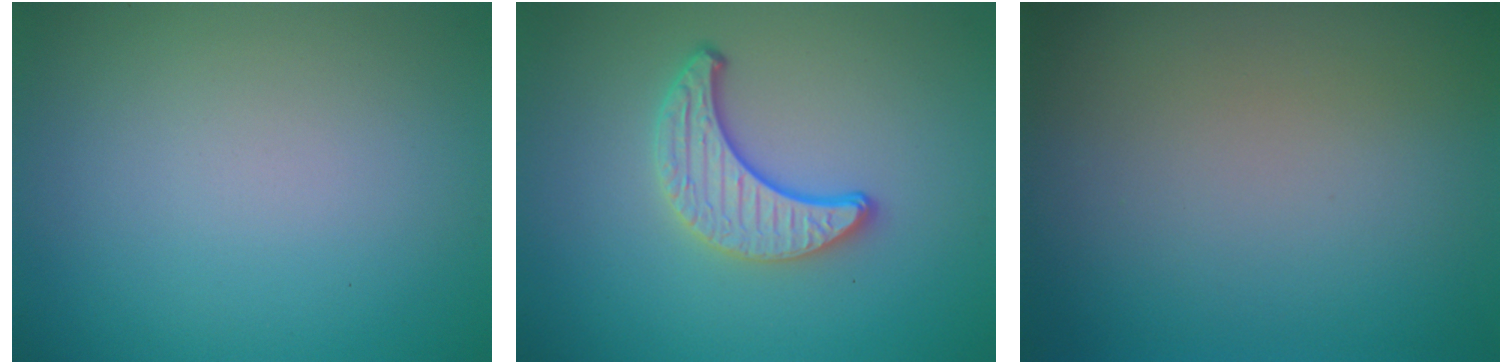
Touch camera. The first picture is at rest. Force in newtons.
{"total": 3.6, "press": 3.1, "slide": 1.8}
{"total": 0.0}